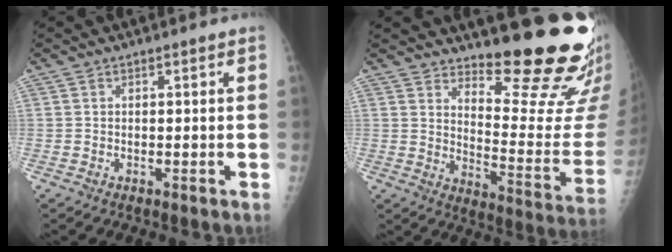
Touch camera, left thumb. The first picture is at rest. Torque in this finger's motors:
{"motor_torque": [0.41, 0.32, 0.63, -0.53, 0.05]}